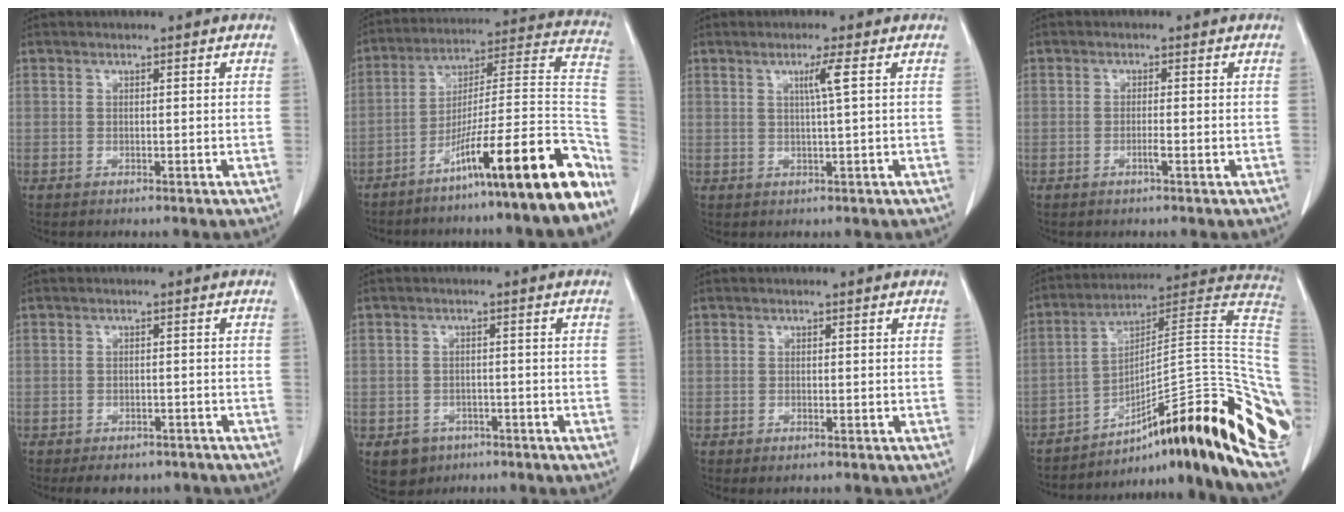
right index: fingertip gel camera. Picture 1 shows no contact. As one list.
[{"total": 22.5, "force": [-14.2, 0.1, 17.5], "torque": [-0.188, 0.028, -0.235]}, {"total": 2.8, "force": [0.9, -0.8, 2.5], "torque": [-0.043, -0.002, 0.016]}, {"total": 1.5, "force": [-0.7, -0.1, 1.3], "torque": [-0.032, -0.002, -0.012]}, {"total": 6.1, "force": [-4.9, 3.1, 1.8], "torque": [-0.009, 0.009, -0.061]}, {"total": 4.3, "force": [-2.3, 3.6, 0.7], "torque": [-0.005, 0.007, -0.029]}, {"total": 0.8, "force": [-0.4, 0.3, 0.6], "torque": [-0.008, -0.003, -0.004]}, {"total": 32.1, "force": [-14.6, 3.7, 28.3], "torque": [-0.283, 0.027, -0.219]}]